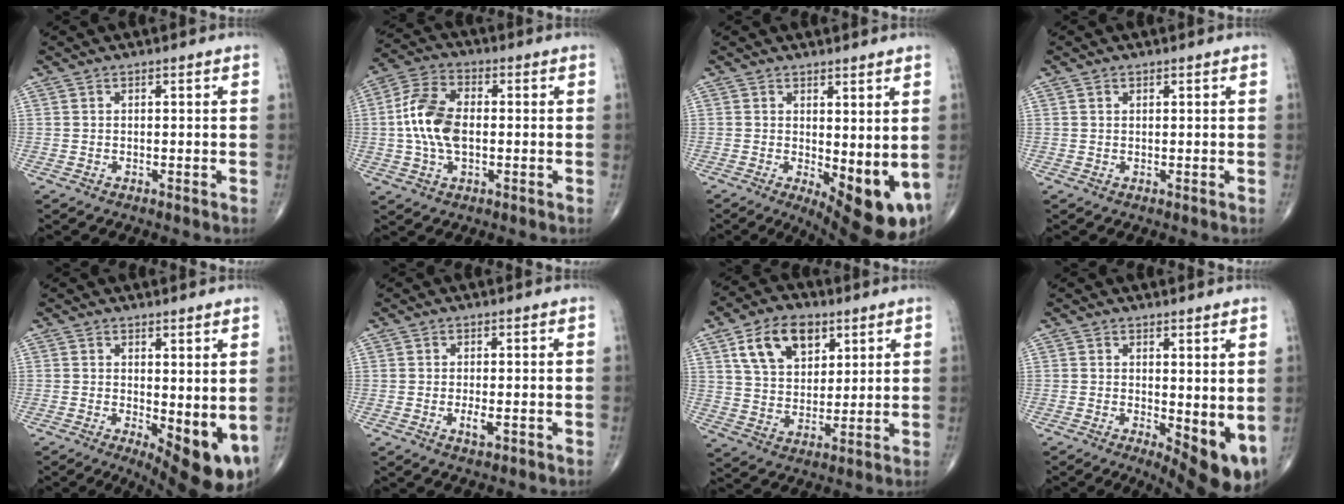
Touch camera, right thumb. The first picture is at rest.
{"total": 11.1, "force": [-0.2, 6.4, 9.1], "torque": [-0.186, 0.017, -0.008]}
{"total": 10.9, "force": [-1.0, 4.1, 10.0], "torque": [-0.127, -0.026, 0.000]}
{"total": 0.7, "force": [0.3, 0.5, 0.3], "torque": [-0.004, -0.002, 0.006]}
{"total": 10.3, "force": [-0.9, 4.0, 9.5], "torque": [-0.120, -0.025, 0.000]}
{"total": 2.3, "force": [-0.7, 0.9, 2.0], "torque": [-0.039, -0.004, -0.011]}
{"total": 12.6, "force": [5.9, 8.0, 7.7], "torque": [-0.107, -0.017, 0.109]}
{"total": 9.3, "force": [-0.5, 3.6, 8.5], "torque": [-0.108, -0.022, 0.004]}